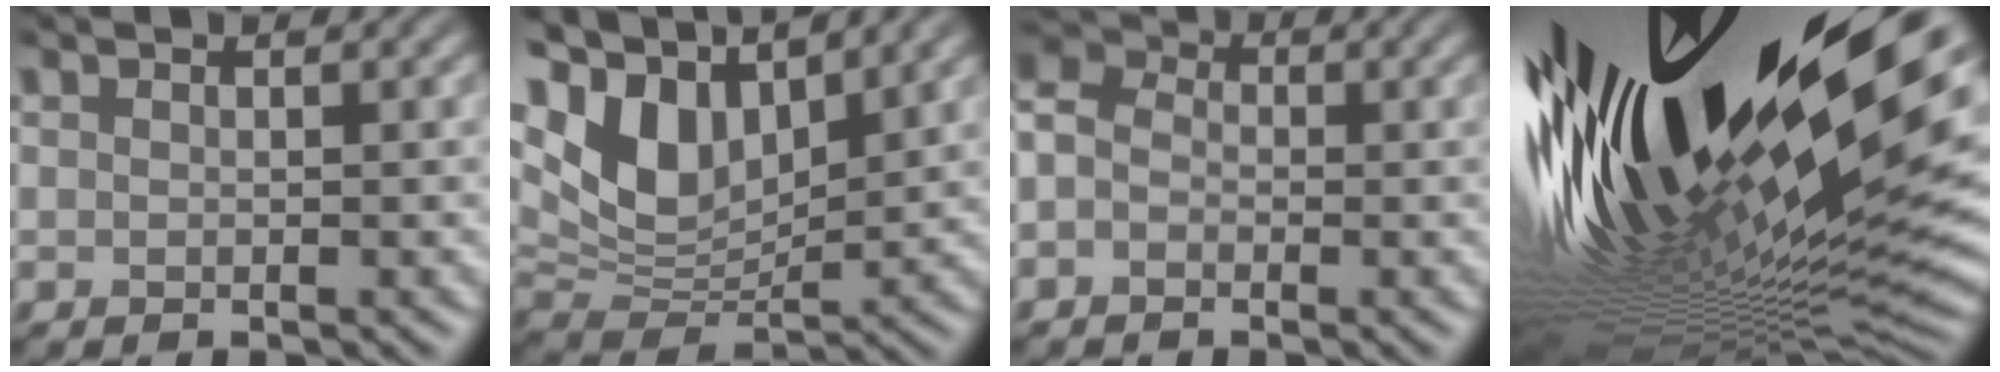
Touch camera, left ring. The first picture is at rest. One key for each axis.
{"total": 9.1, "fx": 3.5, "fy": 5.4, "fz": 6.6, "tx": -0.146, "ty": 0.008, "tz": 0.055}
{"total": 5.1, "fx": -1.0, "fy": 4.2, "fz": 2.6, "tx": -0.049, "ty": 0.019, "tz": -0.053}
{"total": 20.2, "fx": 3.8, "fy": 4.9, "fz": 19.3, "tx": -0.329, "ty": -0.049, "tz": 0.075}